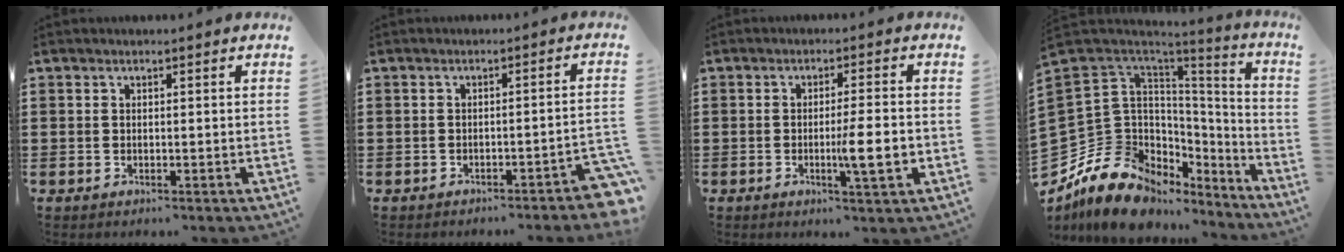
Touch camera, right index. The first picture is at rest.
{"total": 3.4, "force": [-2.7, 0.0, 2.0], "torque": [-0.033, -0.008, -0.055]}
{"total": 6.9, "force": [-1.4, 0.8, 6.7], "torque": [-0.100, -0.011, -0.025]}
{"total": 15.0, "force": [-8.2, 10.3, 7.1], "torque": [-0.173, -0.007, -0.137]}